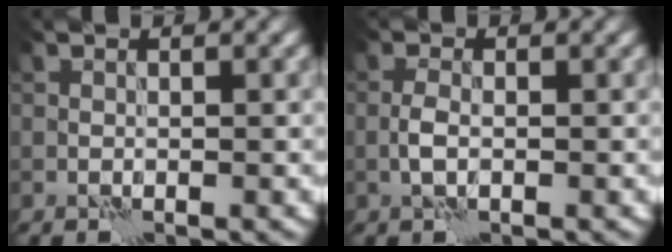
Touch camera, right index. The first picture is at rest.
{"total": 1.7, "force": [-0.6, 0.7, 1.5], "torque": [-0.032, 0.002, -0.016]}